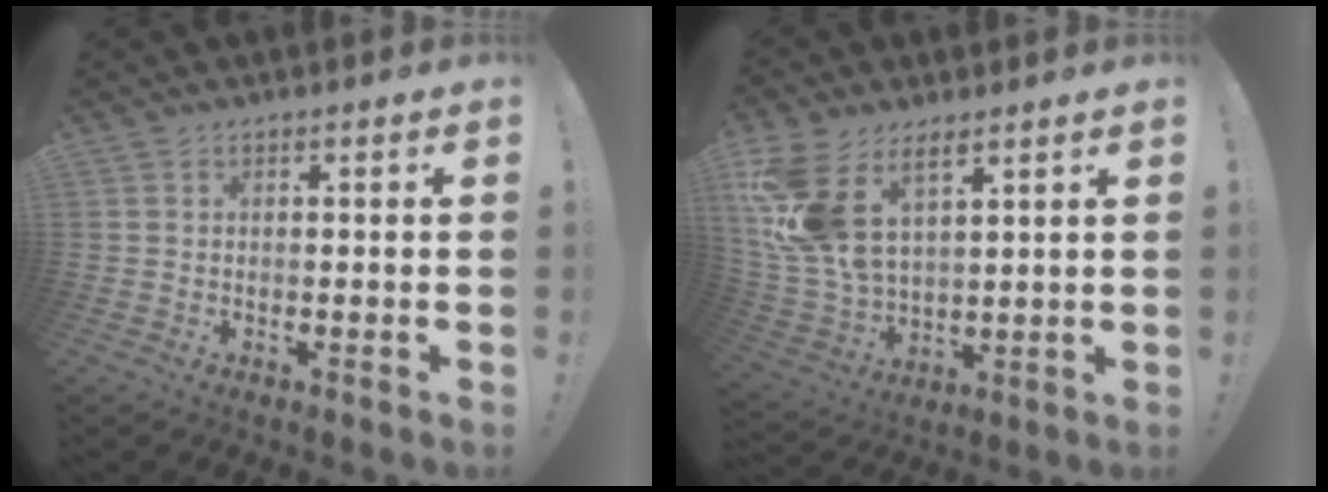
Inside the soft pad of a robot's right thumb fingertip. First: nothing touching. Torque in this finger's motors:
{"motor_torque": [2.33, 2.68, 0.85, 0.28, 0.47]}